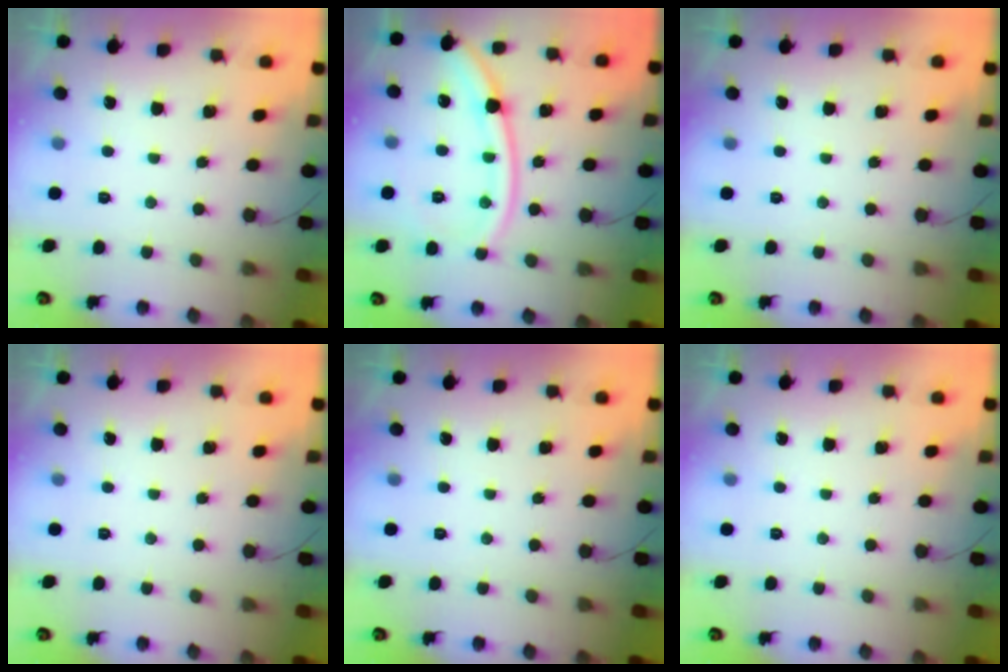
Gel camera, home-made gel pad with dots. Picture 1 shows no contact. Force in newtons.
{"total": 15.6, "press": 15.5, "slide": 1.9}
{"total": 0.0}
{"total": 0.0}
{"total": 0.0}
{"total": 0.0}